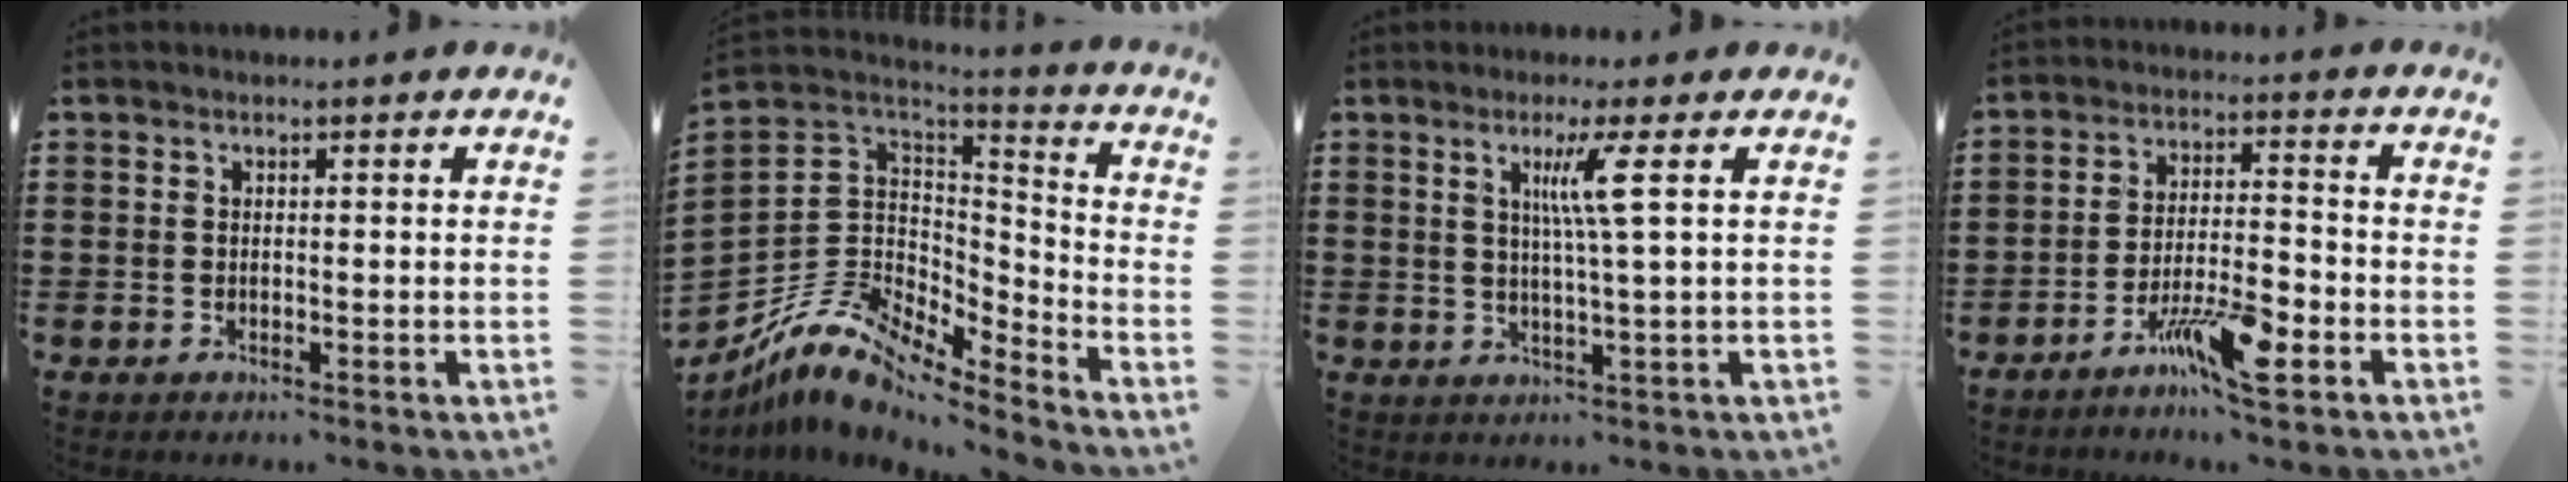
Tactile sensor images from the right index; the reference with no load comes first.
{"total": 9.7, "force": [-7.0, 4.9, 4.4], "torque": [-0.126, -0.001, -0.145]}
{"total": 5.4, "force": [1.7, -1.0, 5.0], "torque": [-0.100, -0.006, 0.021]}
{"total": 8.7, "force": [-5.0, 1.7, 6.9], "torque": [-0.134, 0.003, -0.089]}